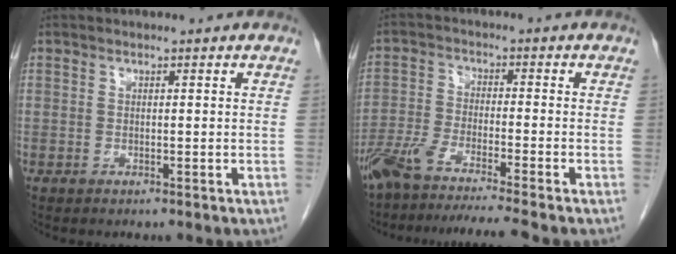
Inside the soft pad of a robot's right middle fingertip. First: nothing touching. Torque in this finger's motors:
{"motor_torque": [1.12, -1.01, 0.30, 0.10]}